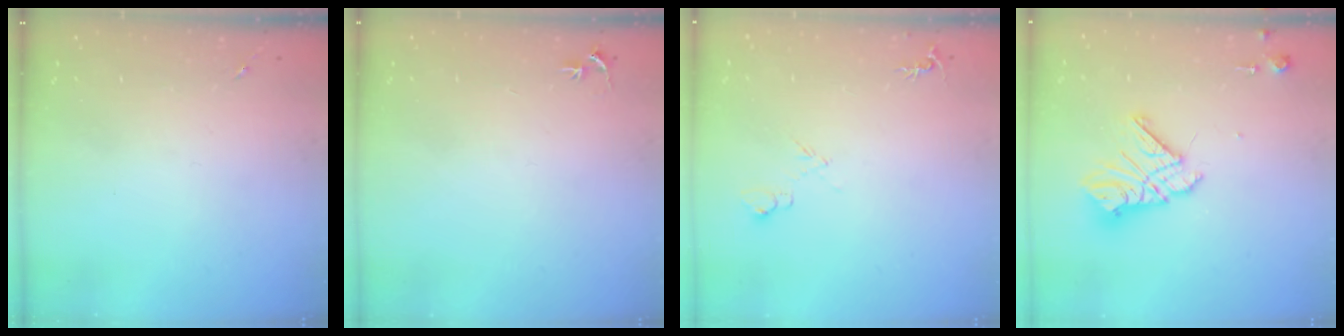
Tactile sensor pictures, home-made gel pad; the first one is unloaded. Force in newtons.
{"total": 2.9, "press": 2.9, "slide": 0.2}
{"total": 5.7, "press": 5.6, "slide": 1.2}
{"total": 14.4, "press": 14.3, "slide": 1.4}